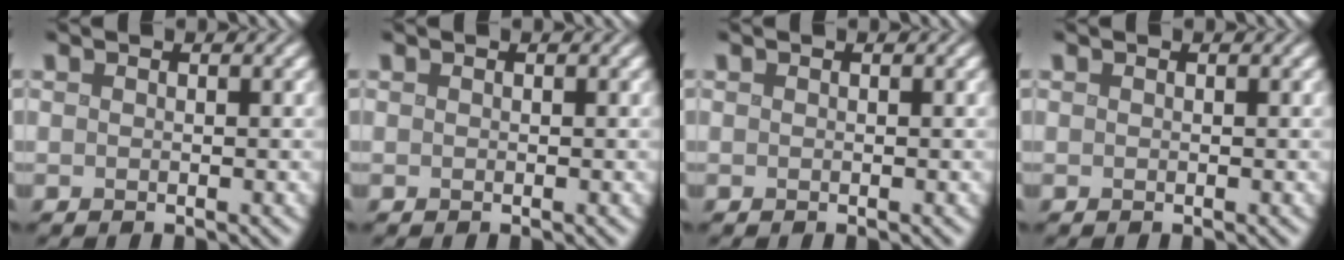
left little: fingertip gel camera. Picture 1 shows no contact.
{"total": 0.0}
{"total": 0.0}
{"total": 0.0}